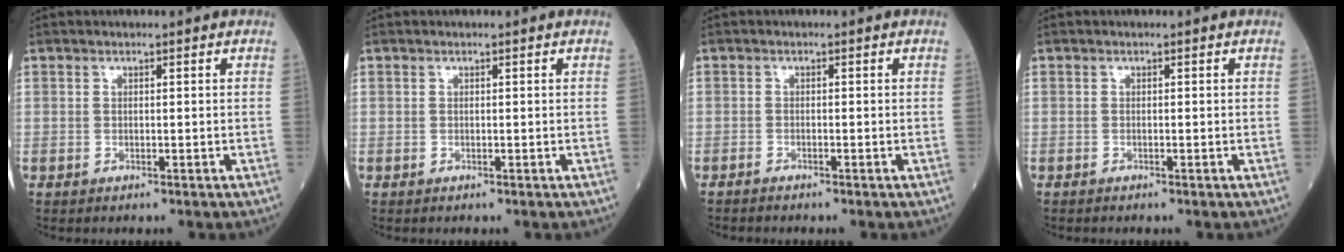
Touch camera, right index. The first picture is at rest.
{"total": 0.0}
{"total": 1.5, "force": [-1.5, 0.1, 0.5], "torque": [-0.013, -0.003, -0.022]}
{"total": 0.6, "force": [-0.5, 0.1, 0.1], "torque": [-0.008, -0.002, -0.011]}